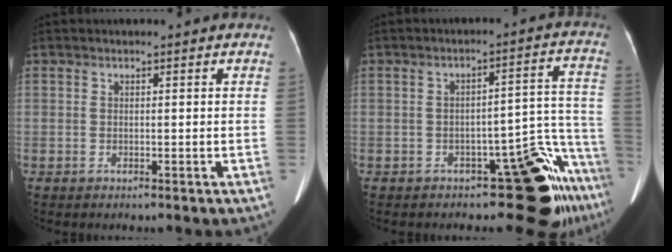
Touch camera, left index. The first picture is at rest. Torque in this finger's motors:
{"motor_torque": [0.16, 0.31, 0.12, 0.01]}